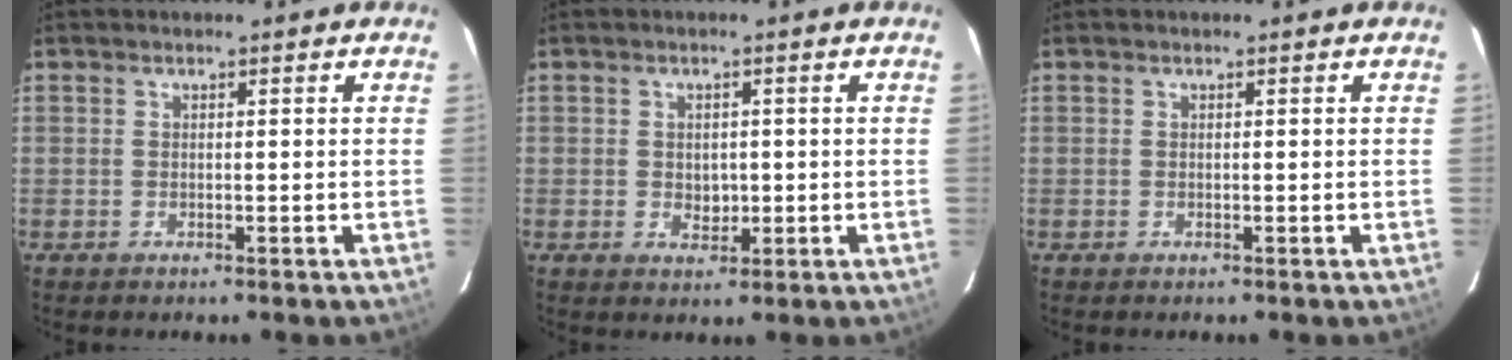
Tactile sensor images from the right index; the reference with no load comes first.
{"total": 3.0, "force": [-0.2, 2.5, 1.6], "torque": [-0.025, 0.001, 0.001]}
{"total": 0.0}